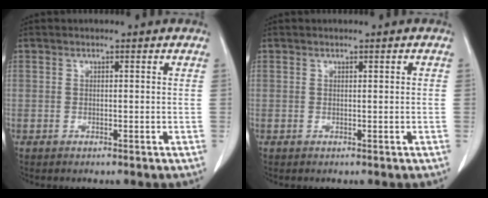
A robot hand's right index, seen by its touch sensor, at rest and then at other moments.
{"total": 0.0}